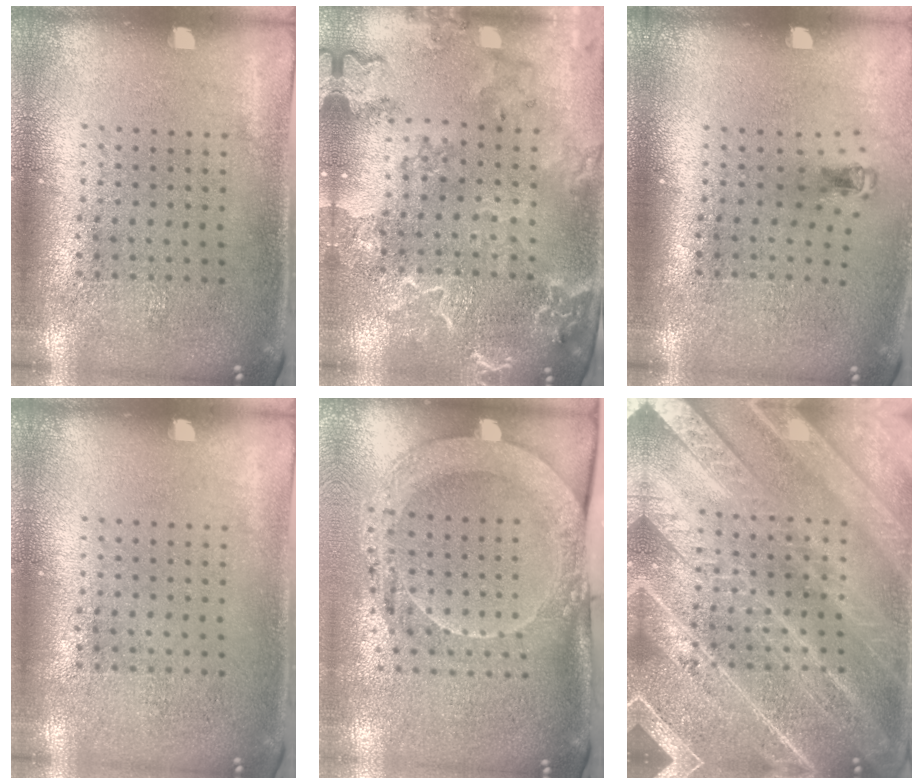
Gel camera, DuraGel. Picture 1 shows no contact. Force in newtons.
{"total": 2.6, "press": 2.5, "slide": 0.9}
{"total": 0.6, "press": 0.3, "slide": 0.5}
{"total": 0.0}
{"total": 2.0, "press": 2.0, "slide": 0.3}
{"total": 5.7, "press": 5.7, "slide": 0.8}